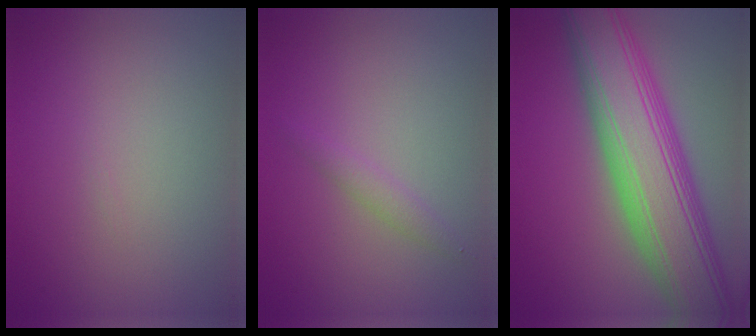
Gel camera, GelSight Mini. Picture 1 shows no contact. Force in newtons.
{"total": 1.5, "press": 1.5, "slide": 0.1}
{"total": 12.2, "press": 12.1, "slide": 0.6}